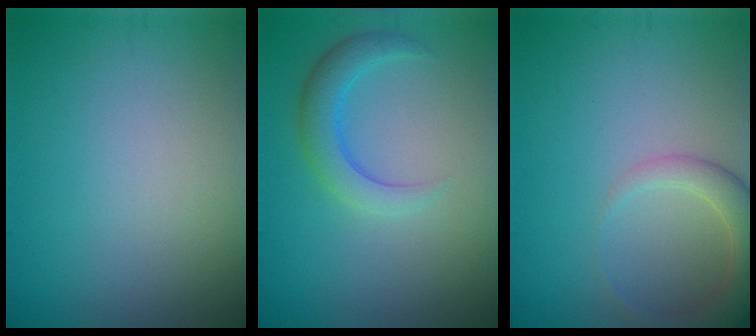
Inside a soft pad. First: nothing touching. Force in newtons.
{"total": 3.0, "press": 3.0, "slide": 0.2}
{"total": 3.8, "press": 3.8, "slide": 0.4}